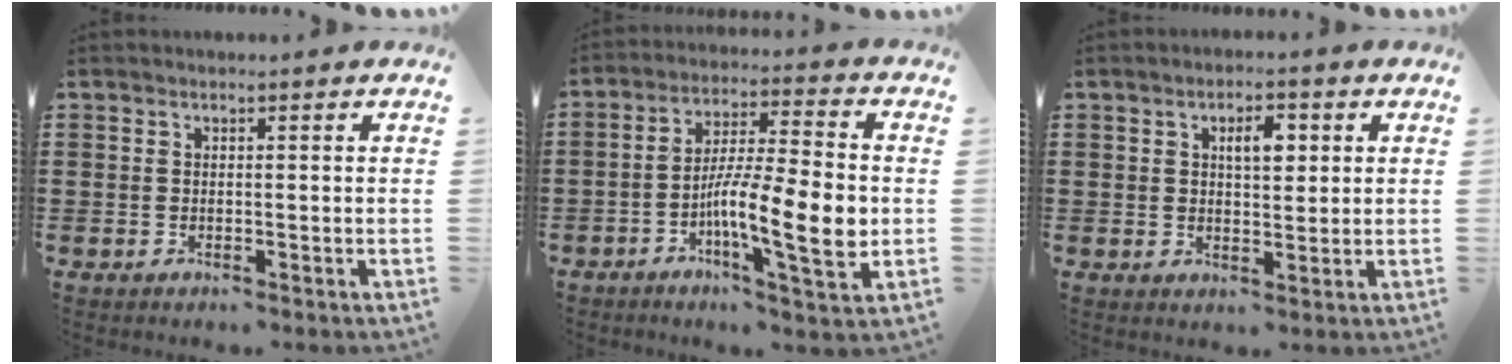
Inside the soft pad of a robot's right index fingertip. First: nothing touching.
{"total": 13.3, "force": [-2.5, 2.5, 12.8], "torque": [-0.225, -0.005, -0.047]}
{"total": 3.9, "force": [1.2, 1.7, 3.3], "torque": [-0.051, 0.004, 0.016]}